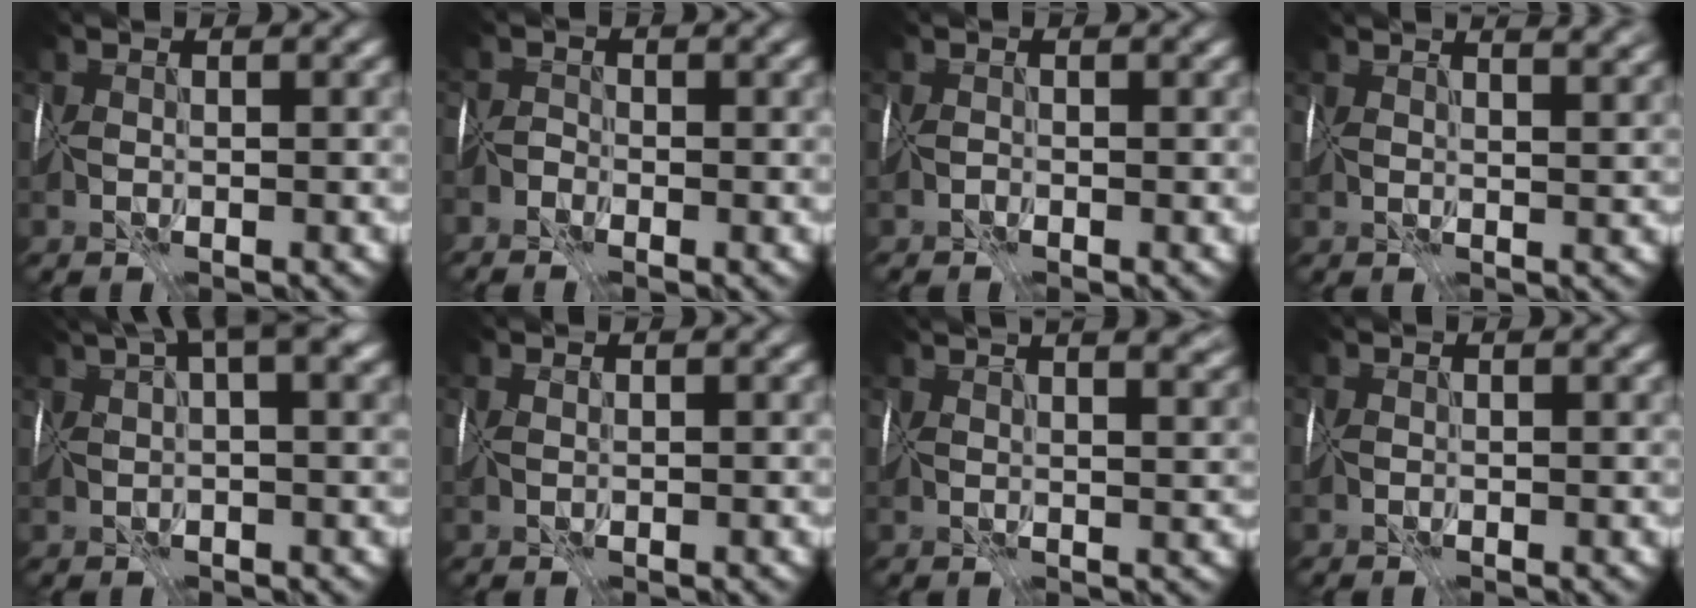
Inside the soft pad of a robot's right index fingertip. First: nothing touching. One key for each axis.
{"total": 1.2, "fx": -1.2, "fy": -0.3, "fz": 0.1, "tx": 0.001, "ty": 0.003, "tz": -0.029}
{"total": 1.1, "fx": -0.2, "fy": -0.8, "fz": -0.7, "tx": 0.015, "ty": 0.005, "tz": -0.005}
{"total": 6.8, "fx": 4.5, "fy": 2.7, "fz": 4.3, "tx": -0.072, "ty": 0.038, "tz": 0.065}
{"total": 7.2, "fx": 4.0, "fy": 1.7, "fz": 5.7, "tx": -0.106, "ty": 0.020, "tz": 0.077}
{"total": 1.0, "fx": 0.5, "fy": 0.5, "fz": 0.7, "tx": -0.015, "ty": 0.000, "tz": 0.010}
{"total": 10.8, "fx": 7.0, "fy": 4.2, "fz": 7.0, "tx": -0.099, "ty": 0.061, "tz": 0.090}
{"total": 0.0}